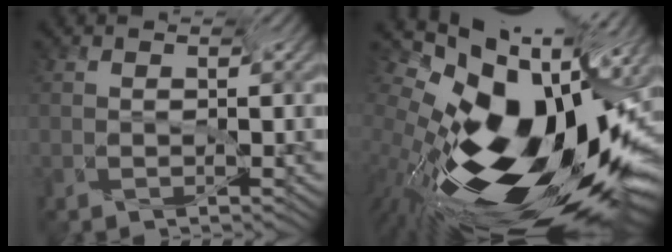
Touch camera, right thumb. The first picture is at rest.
{"total": 16.8, "force": [-6.2, 7.7, 13.6], "torque": [-0.238, -0.011, -0.118]}